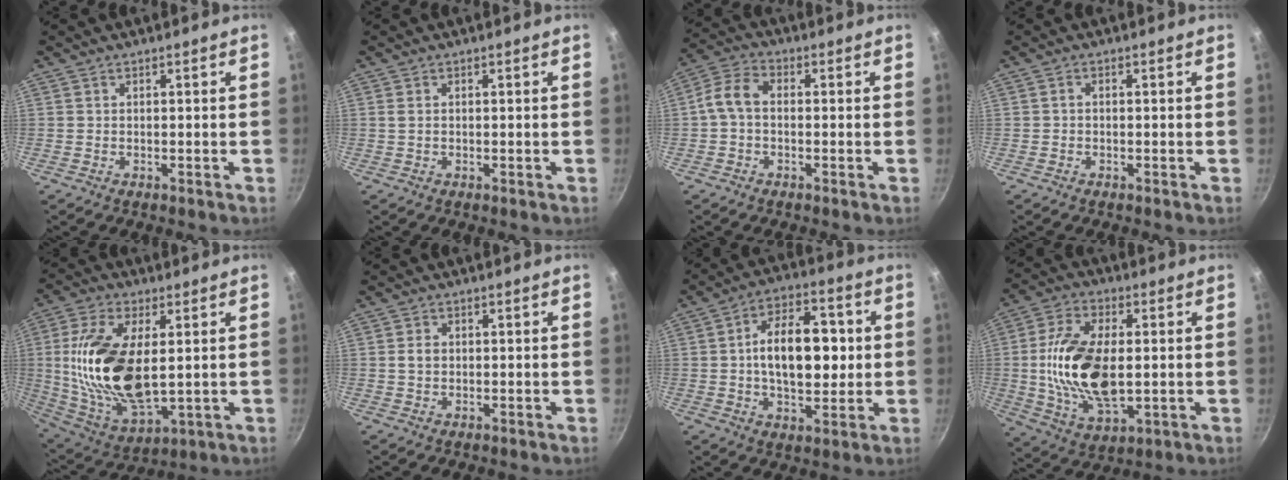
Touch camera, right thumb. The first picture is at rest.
{"total": 0.9, "force": [0.1, 0.6, 0.7], "torque": [-0.018, 0.001, 0.002]}
{"total": 6.5, "force": [-0.3, 4.3, 4.8], "torque": [-0.091, 0.022, -0.016]}
{"total": 0.7, "force": [-0.2, 0.5, 0.5], "torque": [-0.005, 0.002, -0.009]}
{"total": 21.0, "force": [1.5, 10.1, 18.3], "torque": [-0.365, -0.018, 0.040]}
{"total": 2.0, "force": [0.1, 1.6, 1.3], "torque": [-0.022, 0.004, 0.002]}
{"total": 15.4, "force": [1.0, 8.6, 12.8], "torque": [-0.176, 0.015, 0.011]}
{"total": 18.2, "force": [0.1, 9.4, 15.6], "torque": [-0.302, -0.007, 0.008]}